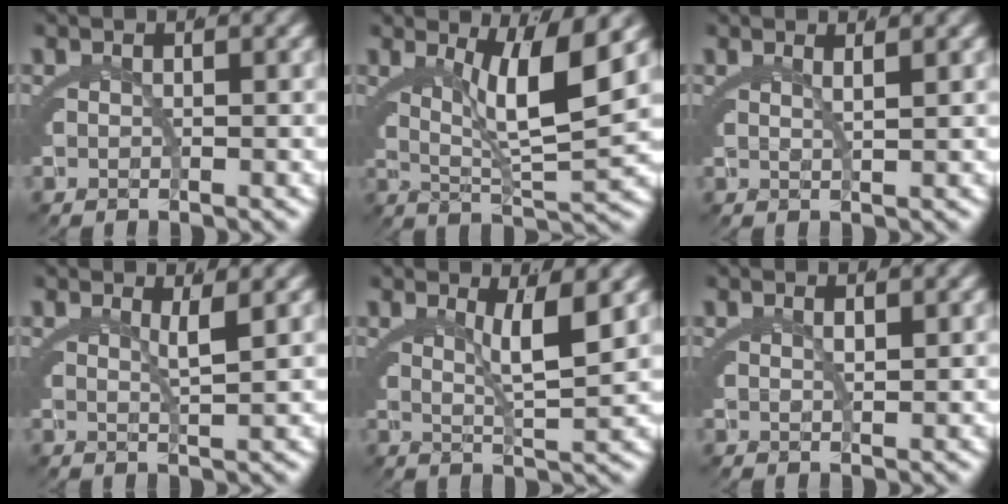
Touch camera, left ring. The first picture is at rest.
{"total": 6.7, "force": [2.7, 1.1, 6.1], "torque": [-0.098, -0.004, 0.048]}
{"total": 1.8, "force": [1.4, -0.8, 0.8], "torque": [-0.013, -0.004, 0.029]}
{"total": 2.0, "force": [1.4, -1.0, 1.1], "torque": [-0.015, -0.008, 0.029]}
{"total": 3.6, "force": [1.9, -0.4, 3.0], "torque": [-0.048, -0.009, 0.041]}
{"total": 1.2, "force": [0.9, -0.3, 0.7], "torque": [-0.015, -0.004, 0.022]}